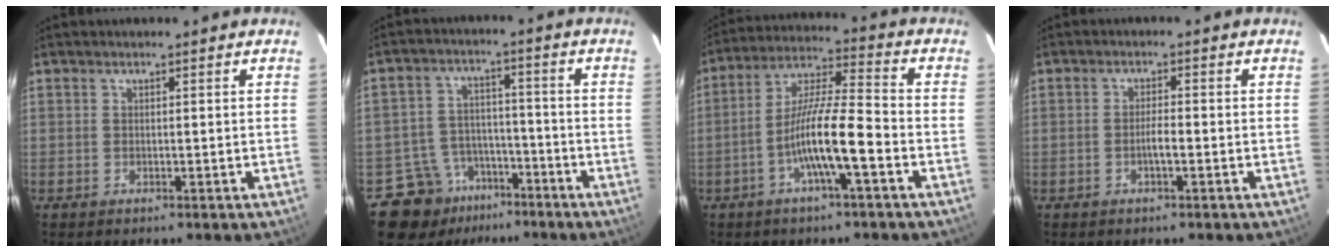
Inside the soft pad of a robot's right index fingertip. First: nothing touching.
{"total": 10.0, "force": [-6.5, 7.4, 1.2], "torque": [-0.023, 0.043, -0.096]}
{"total": 11.2, "force": [-4.0, 0.7, 10.4], "torque": [-0.199, 0.009, -0.076]}
{"total": 2.2, "force": [-0.7, 0.2, 2.0], "torque": [-0.036, 0.002, -0.014]}